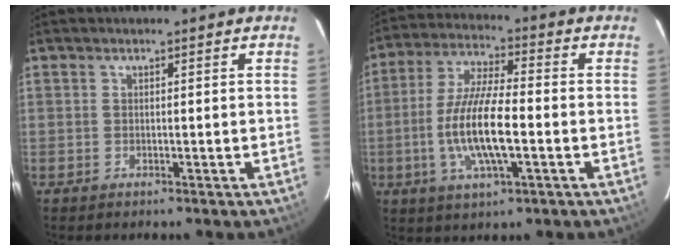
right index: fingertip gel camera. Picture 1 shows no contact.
{"total": 12.9, "force": [-2.9, 3.2, 12.2], "torque": [-0.247, -0.003, -0.055]}